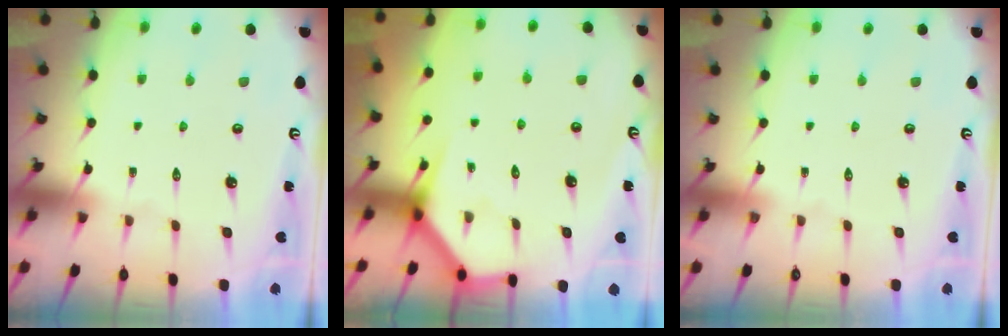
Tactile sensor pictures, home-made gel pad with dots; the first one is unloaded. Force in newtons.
{"total": 3.8, "press": 3.8, "slide": 0.2}
{"total": 0.0}